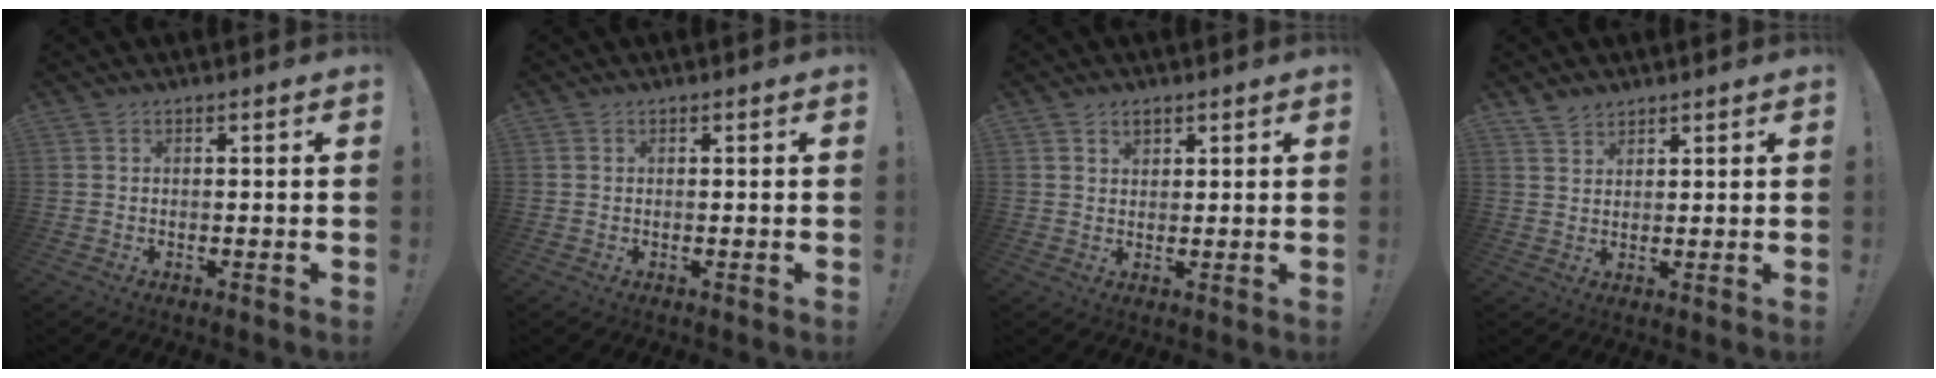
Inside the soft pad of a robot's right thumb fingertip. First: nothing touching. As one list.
[{"total": 0.0}, {"total": 2.4, "force": [1.6, 1.7, 0.8], "torque": [0.005, -0.010, 0.026]}, {"total": 3.6, "force": [3.1, 1.8, 0.6], "torque": [-0.006, -0.020, 0.057]}]